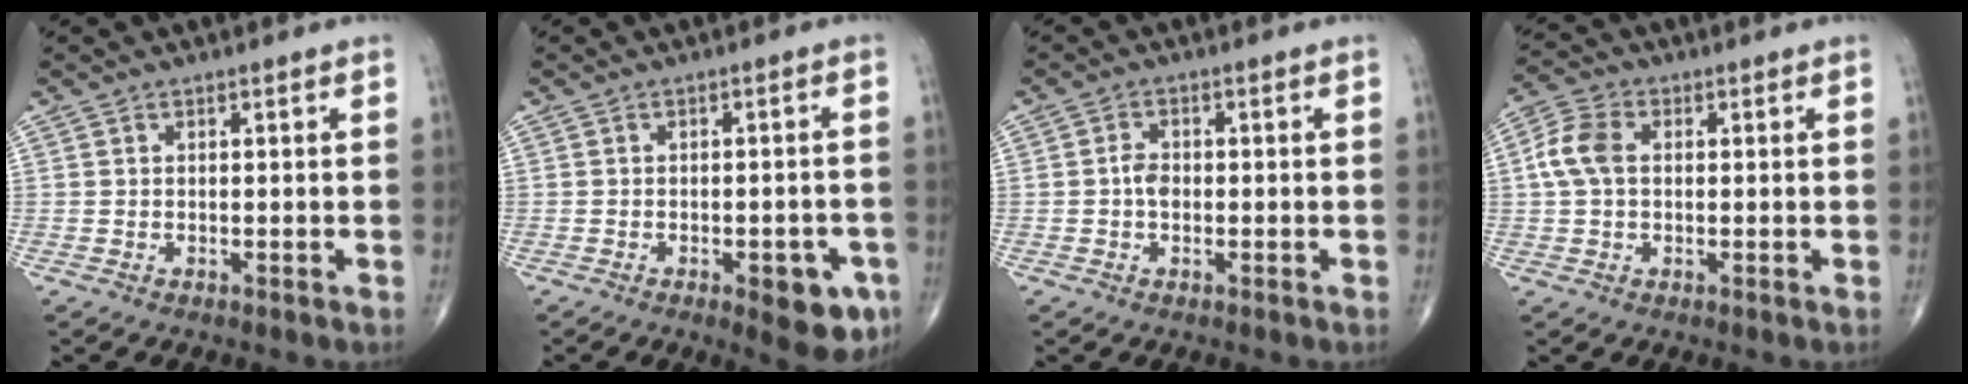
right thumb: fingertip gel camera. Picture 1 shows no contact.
{"total": 7.9, "force": [-3.5, 3.1, 6.4], "torque": [-0.058, 0.010, -0.036]}
{"total": 2.5, "force": [-0.3, 1.8, 1.8], "torque": [-0.028, 0.008, -0.011]}
{"total": 6.5, "force": [0.7, 4.4, 4.8], "torque": [-0.107, 0.018, 0.007]}